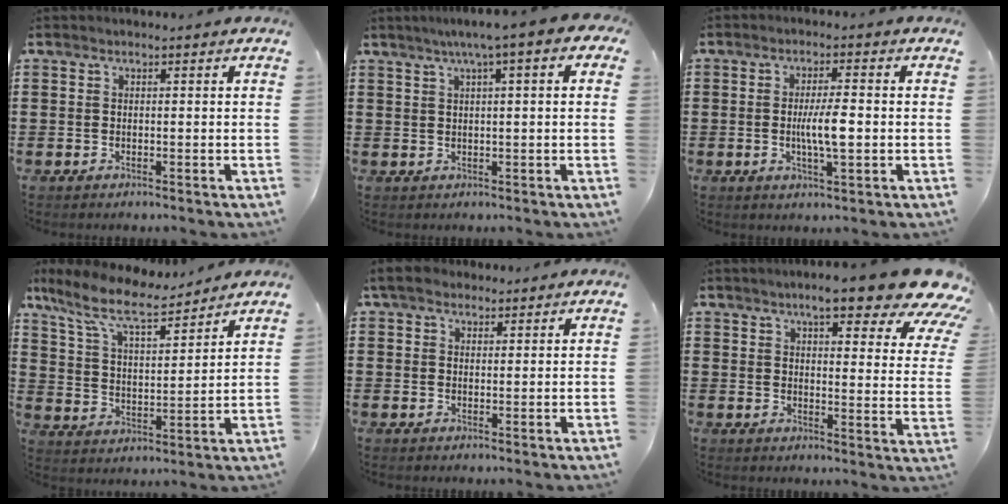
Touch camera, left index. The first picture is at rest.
{"total": 3.9, "force": [1.3, 0.1, 3.7], "torque": [-0.073, 0.001, 0.019]}
{"total": 5.5, "force": [-0.5, 1.1, 5.3], "torque": [-0.108, -0.002, -0.017]}
{"total": 9.2, "force": [7.4, 2.0, 5.1], "torque": [-0.127, -0.035, 0.128]}
{"total": 3.5, "force": [2.7, 1.8, 1.3], "torque": [-0.036, 0.006, 0.051]}
{"total": 10.7, "force": [8.2, 1.5, 6.8], "torque": [-0.114, -0.041, 0.134]}